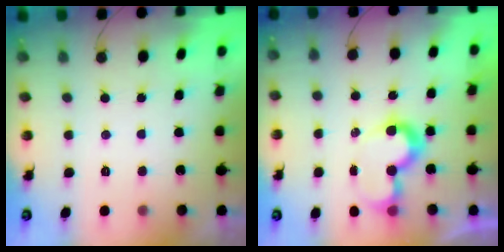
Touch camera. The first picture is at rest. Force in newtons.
{"total": 8.3, "press": 8.3, "slide": 0.1}